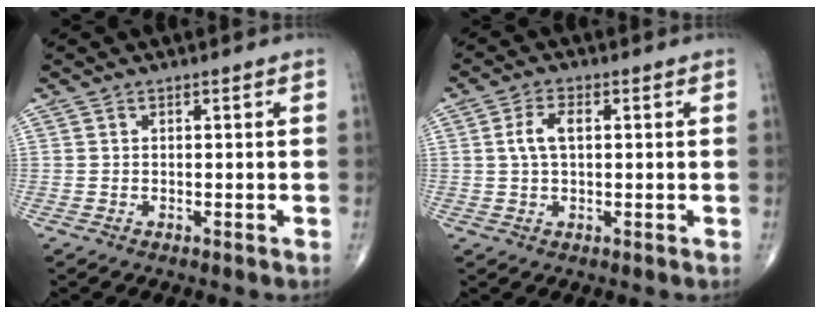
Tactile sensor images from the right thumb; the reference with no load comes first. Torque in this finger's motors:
{"motor_torque": [-0.62, 0.66, 0.44, -0.09, 0.15]}